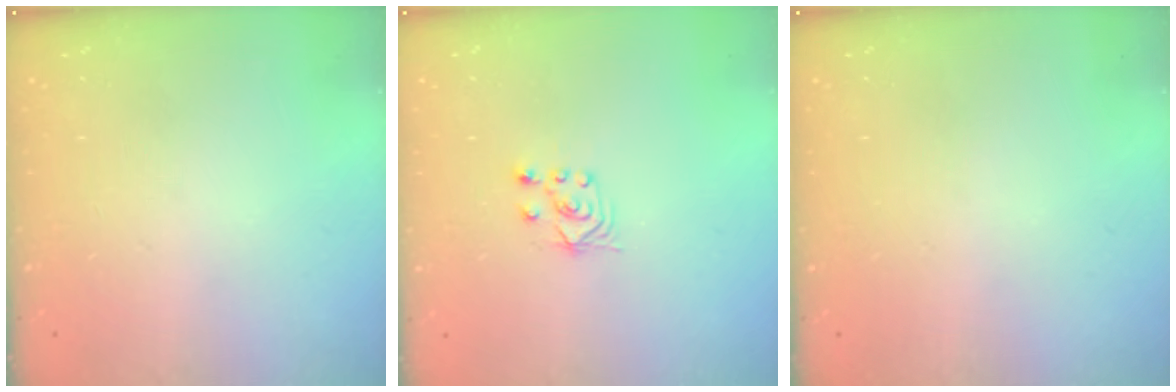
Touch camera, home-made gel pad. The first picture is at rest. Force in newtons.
{"total": 3.0, "press": 2.8, "slide": 0.9}
{"total": 0.0}